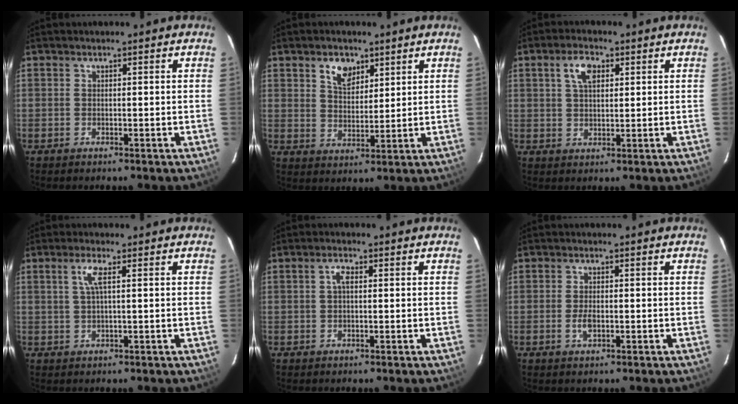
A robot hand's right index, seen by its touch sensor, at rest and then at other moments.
{"total": 5.7, "force": [3.3, 3.5, 3.0], "torque": [-0.045, 0.005, 0.063]}
{"total": 5.0, "force": [2.0, 2.7, 3.8], "torque": [-0.068, 0.012, 0.037]}
{"total": 2.9, "force": [0.8, -0.1, 2.8], "torque": [-0.057, 0.002, 0.016]}
{"total": 1.9, "force": [0.3, 0.8, 1.7], "torque": [-0.036, 0.008, 0.004]}
{"total": 2.3, "force": [-0.7, 1.2, 1.8], "torque": [-0.037, -0.002, -0.012]}